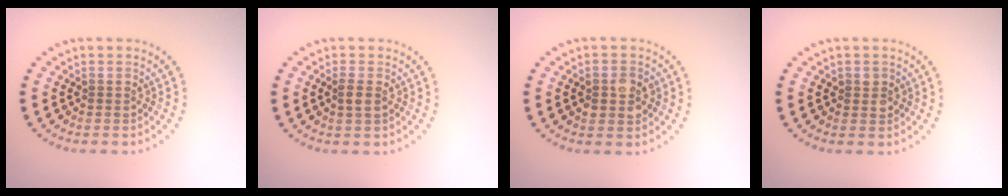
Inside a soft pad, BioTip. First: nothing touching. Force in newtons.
{"total": 1.3, "press": 1.2, "slide": 0.5}
{"total": 2.2, "press": 2.2, "slide": 0.2}
{"total": 1.2, "press": 1.1, "slide": 0.5}